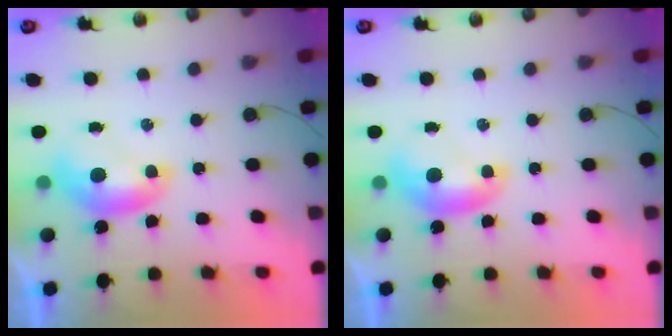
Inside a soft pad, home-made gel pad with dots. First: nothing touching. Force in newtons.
{"total": 0.0}